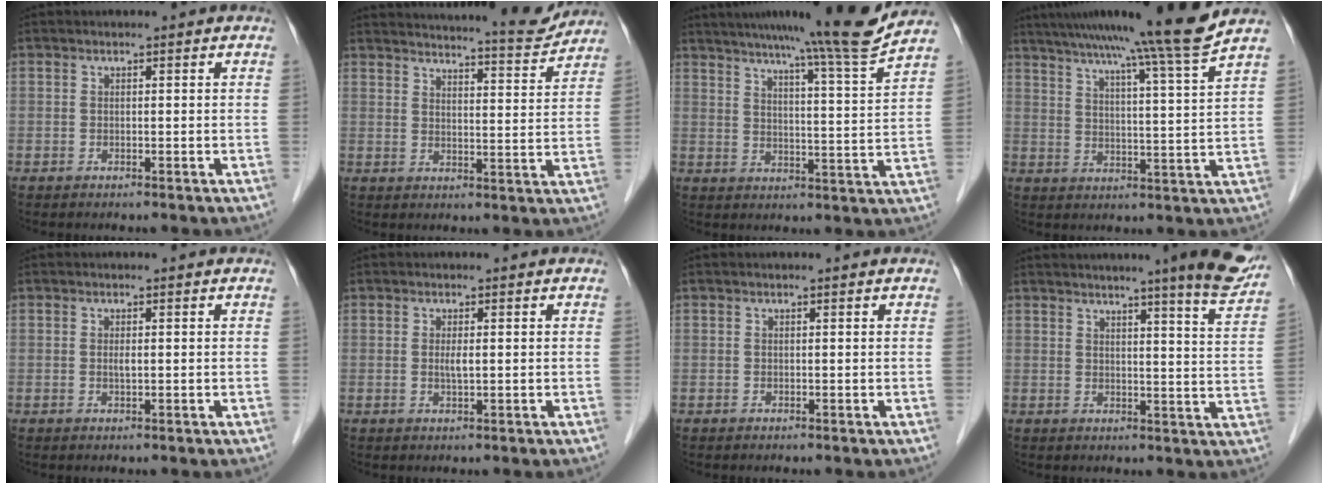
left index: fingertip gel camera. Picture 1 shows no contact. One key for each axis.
{"total": 15.3, "fx": 14.7, "fy": 0.9, "fz": 4.0, "tx": -0.058, "ty": -0.030, "tz": 0.184}
{"total": 14.0, "fx": 12.1, "fy": -2.6, "fz": 6.6, "tx": -0.105, "ty": -0.032, "tz": 0.164}
{"total": 16.6, "fx": 13.9, "fy": -3.2, "fz": 8.4, "tx": -0.136, "ty": -0.036, "tz": 0.192}
{"total": 0.9, "fx": 0.1, "fy": 0.1, "fz": 0.9, "tx": -0.020, "ty": -0.002, "tz": 0.003}
{"total": 1.5, "fx": 0.2, "fy": 0.2, "fz": 1.5, "tx": -0.033, "ty": -0.002, "tz": 0.004}
{"total": 0.0}
{"total": 12.2, "fx": 9.9, "fy": -0.6, "fz": 7.1, "tx": -0.087, "ty": -0.021, "tz": 0.103}